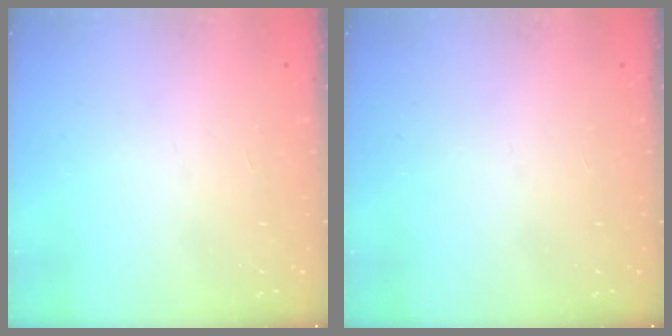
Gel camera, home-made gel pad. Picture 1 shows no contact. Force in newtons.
{"total": 0.0}